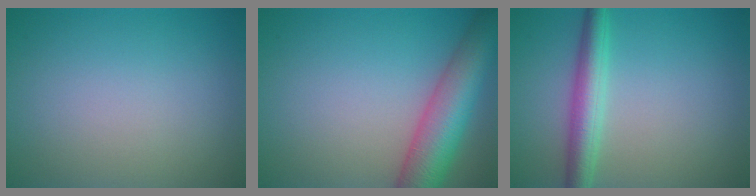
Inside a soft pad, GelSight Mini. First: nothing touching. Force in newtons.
{"total": 7.9, "press": 7.9, "slide": 0.4}
{"total": 3.8, "press": 3.8, "slide": 0.1}